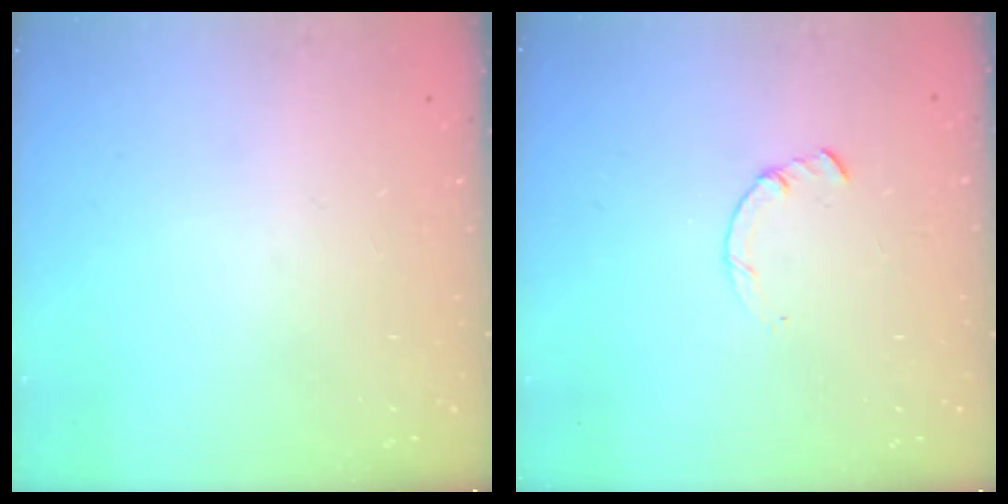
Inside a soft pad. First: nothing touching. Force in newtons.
{"total": 0.7, "press": 0.6, "slide": 0.2}